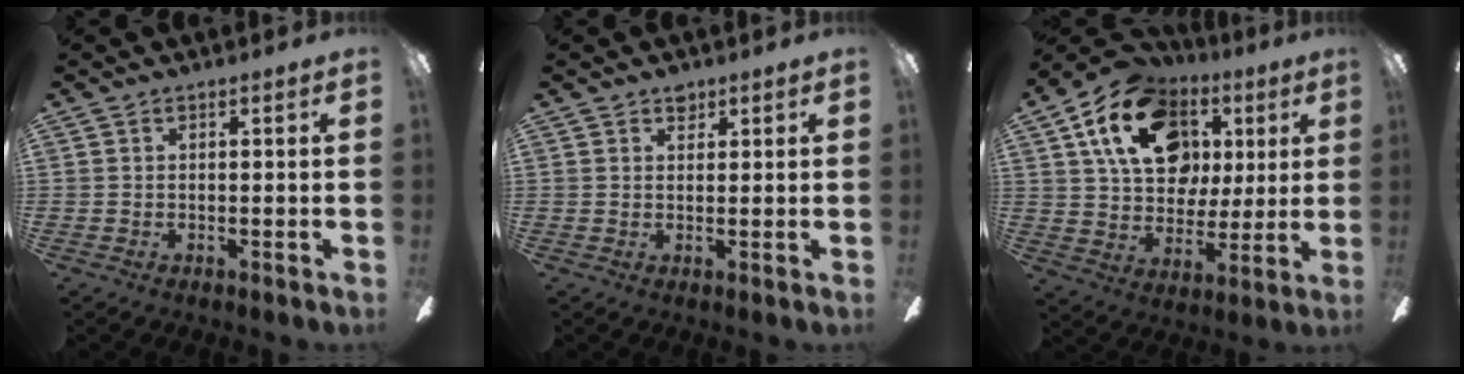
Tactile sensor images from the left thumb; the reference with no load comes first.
{"total": 2.1, "force": [1.6, 1.2, 0.7], "torque": [-0.001, -0.006, 0.026]}
{"total": 20.6, "force": [8.3, 14.7, 11.8], "torque": [-0.198, -0.017, 0.152]}